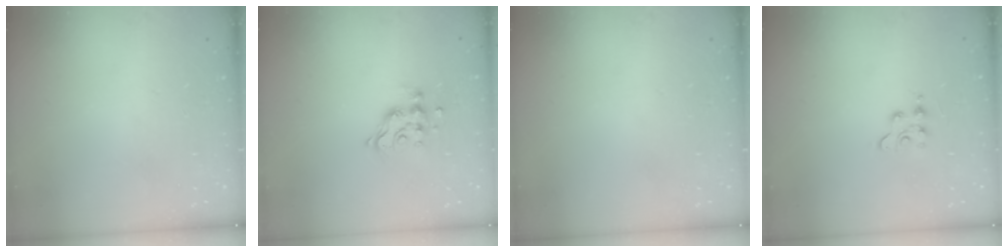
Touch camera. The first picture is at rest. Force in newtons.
{"total": 10.2, "press": 10.2, "slide": 0.7}
{"total": 0.0}
{"total": 3.7, "press": 3.6, "slide": 0.6}